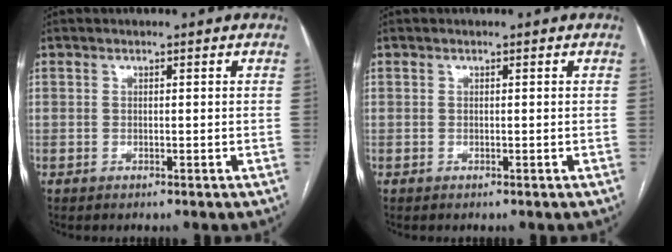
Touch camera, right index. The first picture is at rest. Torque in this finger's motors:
{"motor_torque": [0.00, 0.00, 0.00, 0.00]}